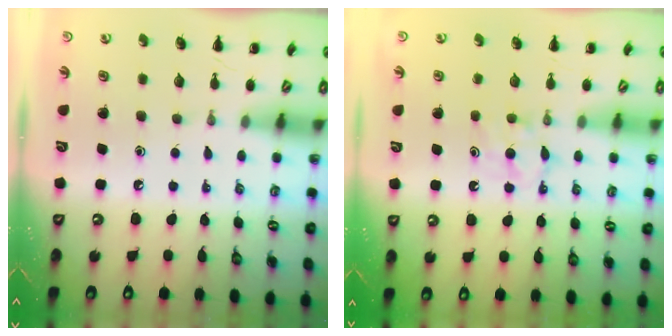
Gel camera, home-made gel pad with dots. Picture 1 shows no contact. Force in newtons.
{"total": 5.1, "press": 4.8, "slide": 1.6}